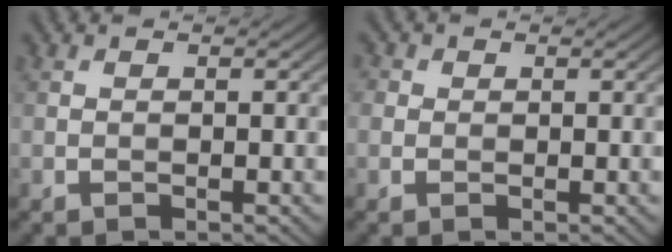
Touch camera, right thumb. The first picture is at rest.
{"total": 1.6, "force": [0.5, 1.4, 0.4], "torque": [-0.012, 0.001, 0.005]}